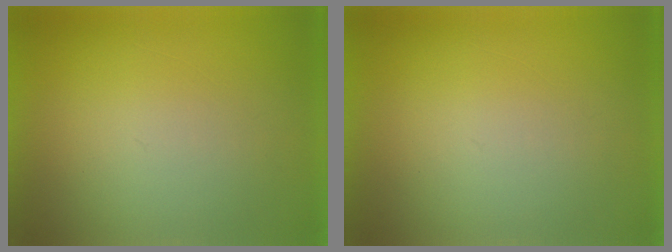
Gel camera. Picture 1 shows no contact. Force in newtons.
{"total": 0.0}